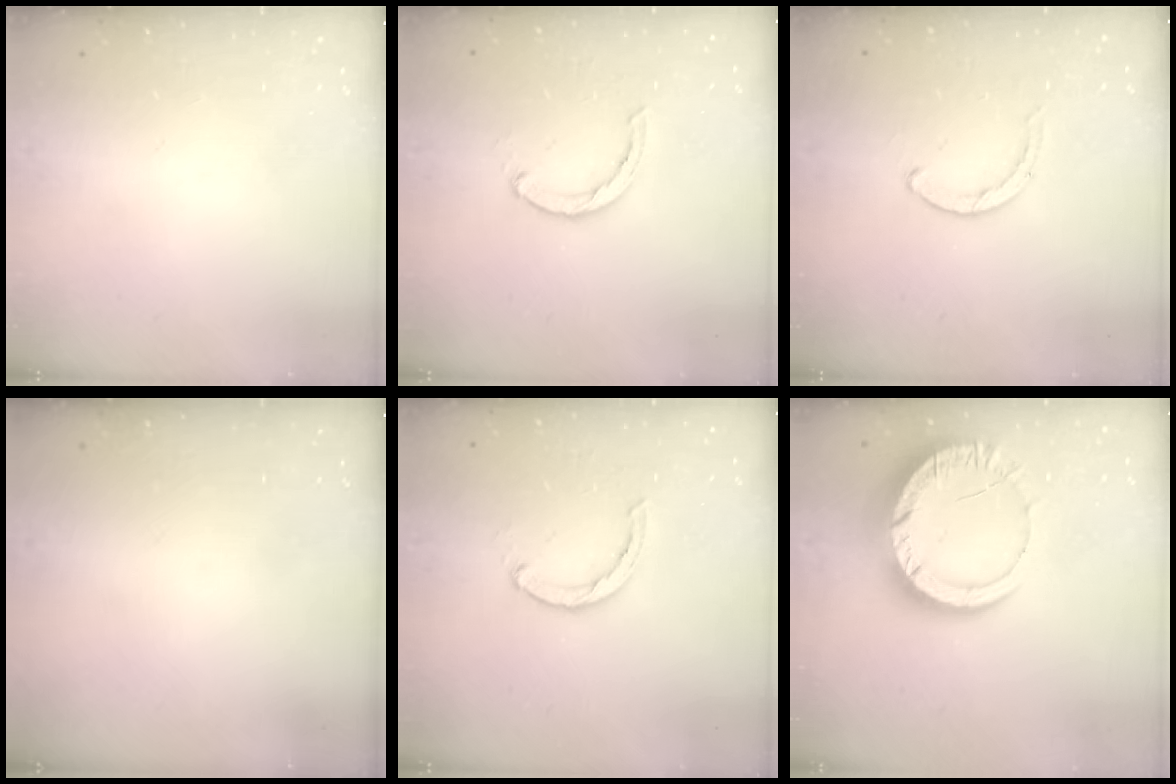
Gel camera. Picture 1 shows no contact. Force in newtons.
{"total": 2.4, "press": 2.4, "slide": 0.4}
{"total": 1.9, "press": 1.8, "slide": 0.3}
{"total": 0.0}
{"total": 2.4, "press": 2.4, "slide": 0.4}
{"total": 13.7, "press": 13.6, "slide": 1.4}